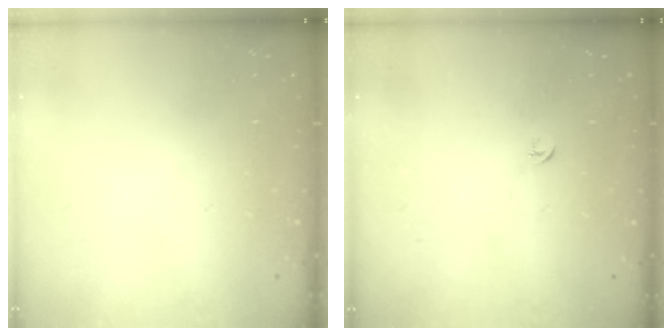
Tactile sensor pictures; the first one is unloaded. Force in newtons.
{"total": 2.7, "press": 2.6, "slide": 0.6}